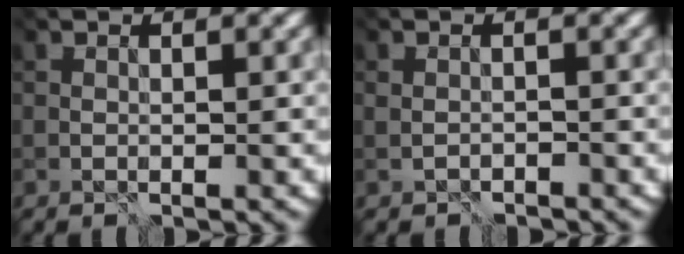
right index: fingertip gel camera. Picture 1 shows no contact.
{"total": 1.4, "force": [-1.1, 0.8, -0.2], "torque": [0.003, 0.003, -0.010]}